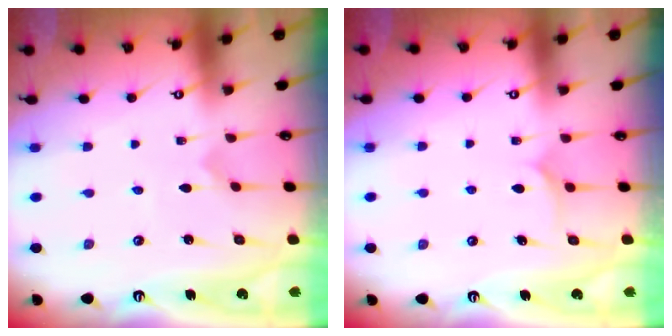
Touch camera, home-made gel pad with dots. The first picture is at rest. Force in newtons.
{"total": 6.6, "press": 6.6, "slide": 0.5}